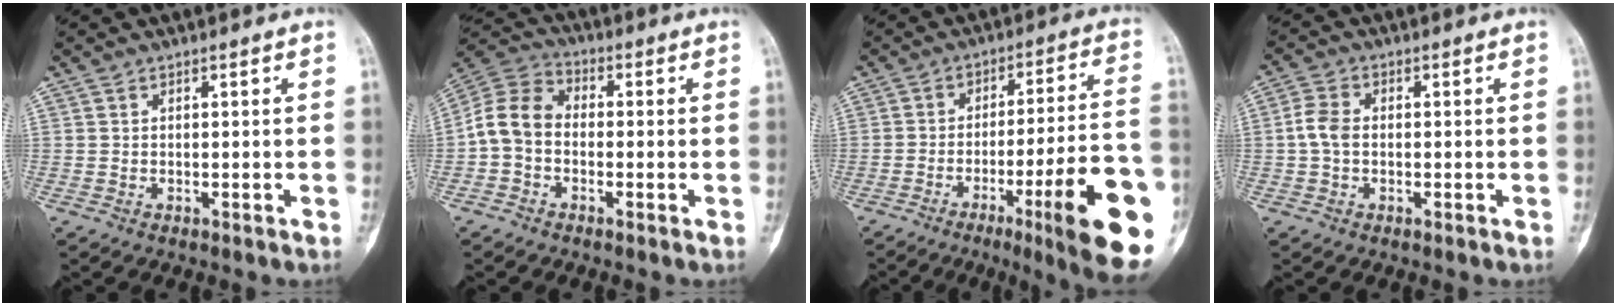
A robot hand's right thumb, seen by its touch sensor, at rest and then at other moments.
{"total": 8.8, "force": [-1.4, 6.6, 5.6], "torque": [-0.100, 0.029, -0.043]}
{"total": 21.1, "force": [-8.2, 2.5, 19.3], "torque": [-0.219, 0.023, -0.115]}
{"total": 4.2, "force": [-0.3, 2.9, 3.1], "torque": [-0.064, 0.012, -0.014]}